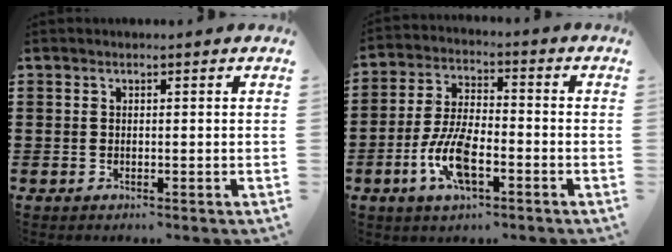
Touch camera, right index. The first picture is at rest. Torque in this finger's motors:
{"motor_torque": [1.50, 0.60, 0.28, 0.21]}